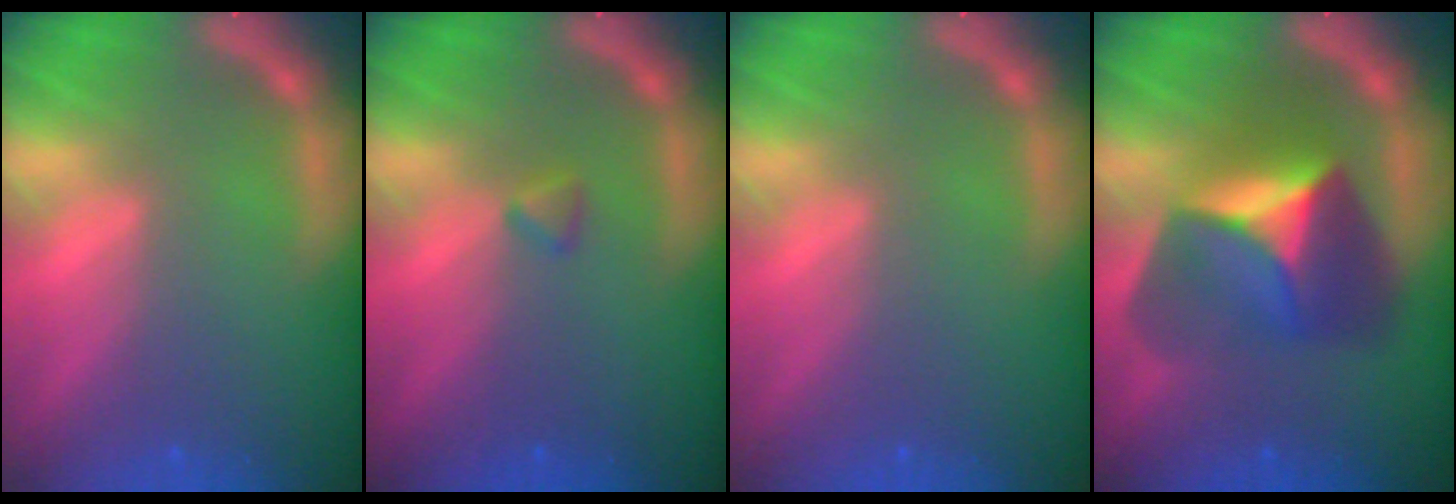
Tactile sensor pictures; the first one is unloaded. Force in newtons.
{"total": 0.9}
{"total": 0.0}
{"total": 8.5}